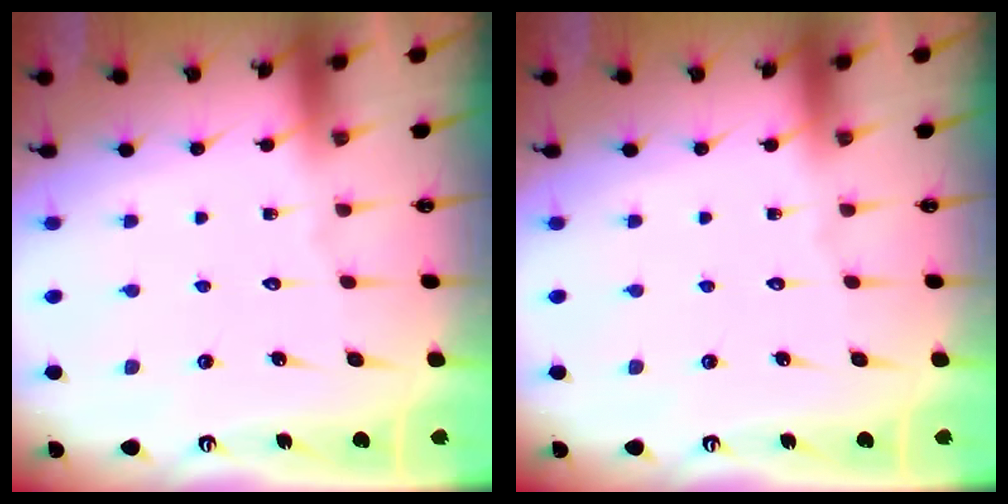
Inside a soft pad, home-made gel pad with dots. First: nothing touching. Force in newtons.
{"total": 0.0}